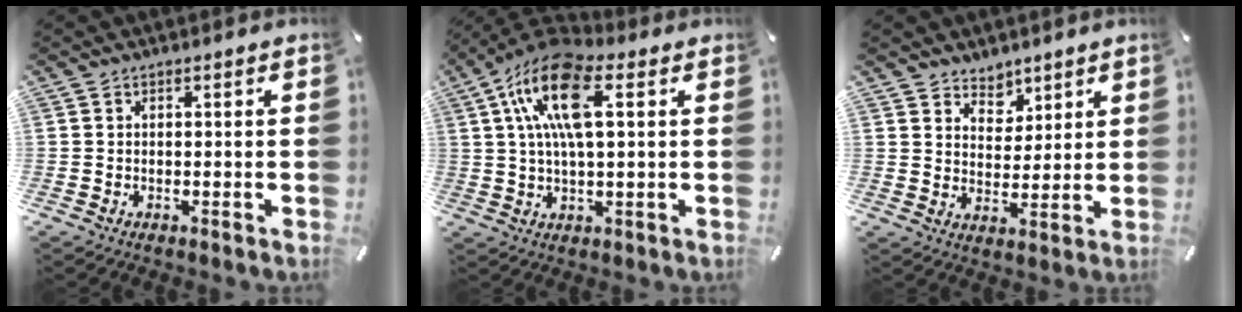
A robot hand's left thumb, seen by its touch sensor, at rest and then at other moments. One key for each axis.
{"total": 15.9, "fx": 4.8, "fy": 6.8, "fz": 13.6, "tx": -0.271, "ty": 0.003, "tz": 0.085}
{"total": 5.9, "fx": 4.3, "fy": 4.0, "fz": -0.6, "tx": 0.010, "ty": -0.034, "tz": 0.078}